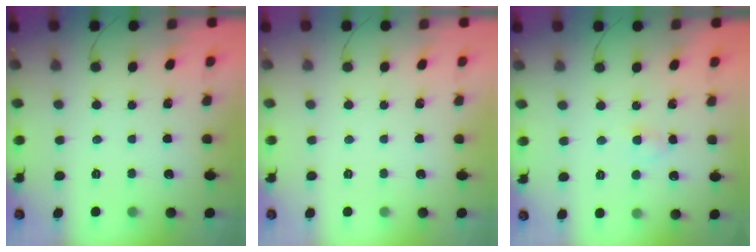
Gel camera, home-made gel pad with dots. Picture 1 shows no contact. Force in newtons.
{"total": 0.0}
{"total": 2.4, "press": 2.3, "slide": 0.9}